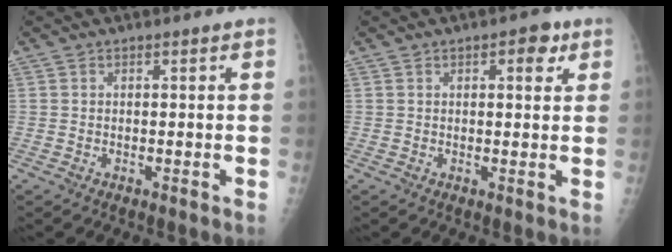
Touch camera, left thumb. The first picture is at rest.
{"total": 2.8, "force": [1.4, 1.2, 2.1], "torque": [-0.018, -0.002, 0.016]}